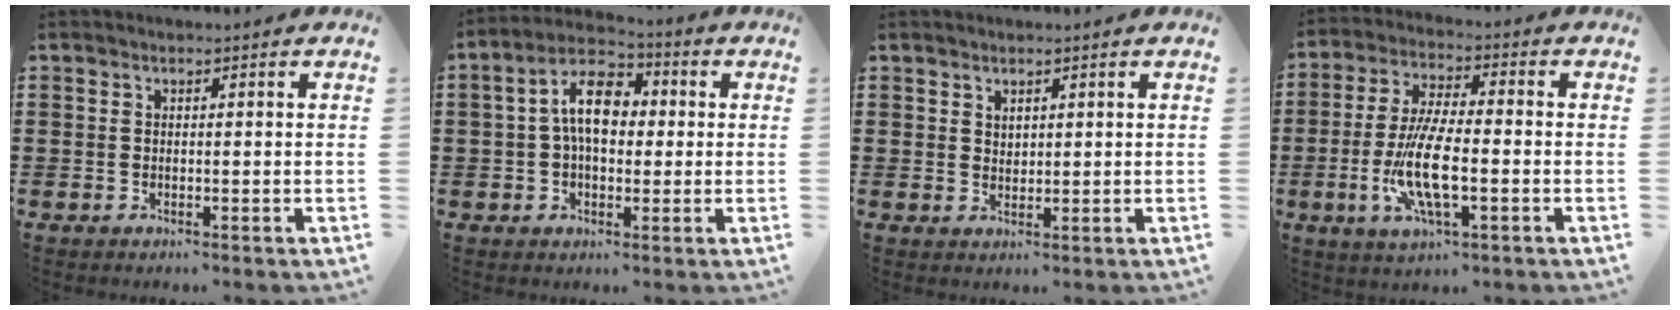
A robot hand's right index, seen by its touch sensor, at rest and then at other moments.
{"total": 8.5, "force": [0.8, 4.9, 6.9], "torque": [-0.135, 0.015, 0.008]}
{"total": 1.5, "force": [1.3, 0.8, 0.2], "torque": [-0.004, 0.002, 0.025]}
{"total": 9.9, "force": [-2.6, 3.2, 9.0], "torque": [-0.202, -0.015, -0.055]}